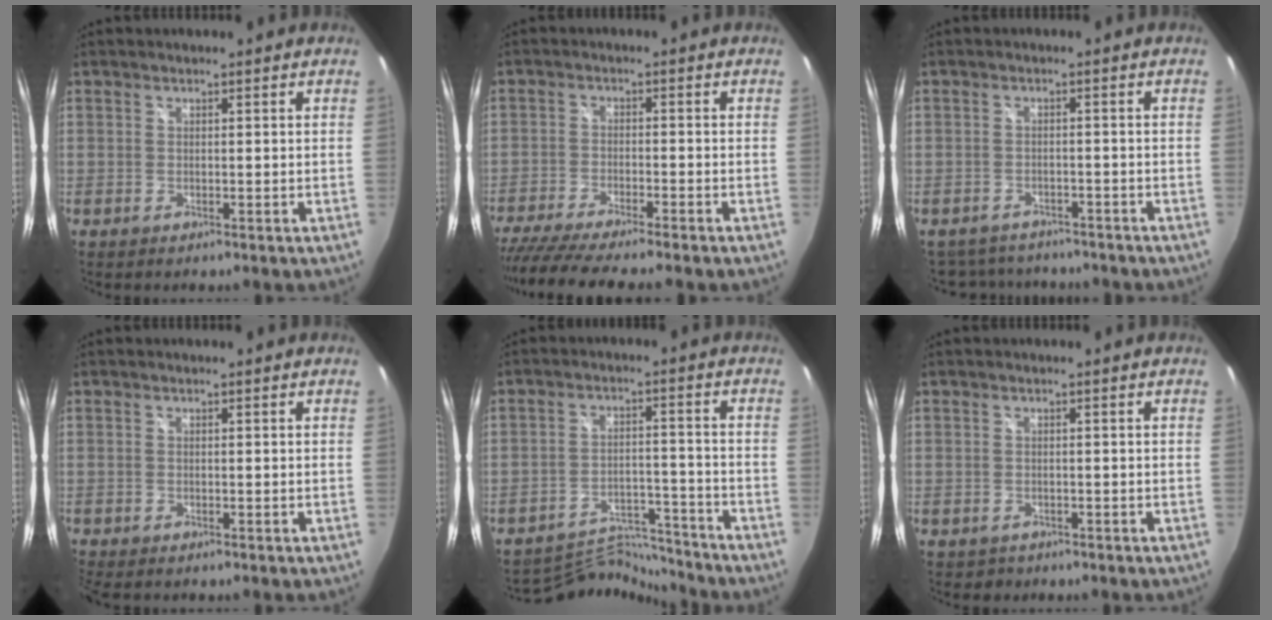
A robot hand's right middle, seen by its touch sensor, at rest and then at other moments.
{"total": 12.5, "force": [-11.0, 0.1, 6.1], "torque": [-0.134, -0.035, -0.184]}
{"total": 9.1, "force": [-7.9, 3.9, 2.2], "torque": [-0.057, 0.001, -0.112]}
{"total": 1.7, "force": [-1.5, 0.5, 0.7], "torque": [-0.017, -0.013, -0.026]}
{"total": 10.6, "force": [-10.6, 0.6, 0.1], "torque": [-0.018, 0.010, -0.171]}
{"total": 1.6, "force": [-0.9, 1.3, 0.3], "torque": [-0.009, -0.004, -0.011]}